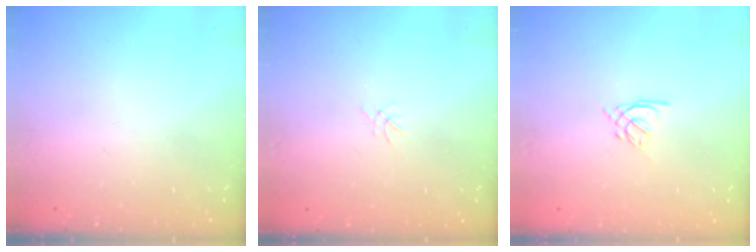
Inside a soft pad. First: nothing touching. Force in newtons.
{"total": 0.0}
{"total": 1.6, "press": 1.5, "slide": 0.6}